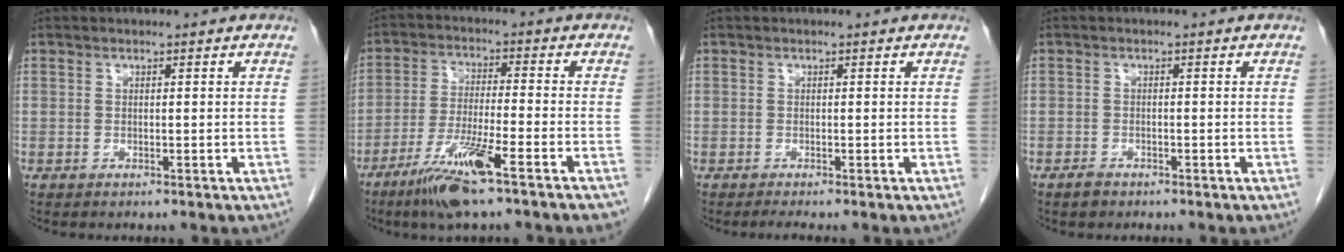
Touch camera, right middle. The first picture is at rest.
{"total": 12.0, "force": [-7.3, 0.1, 9.4], "torque": [-0.173, -0.028, -0.130]}
{"total": 1.1, "force": [-0.8, -0.4, 0.6], "torque": [-0.012, -0.001, -0.015]}
{"total": 1.2, "force": [-0.9, 0.6, 0.4], "torque": [-0.012, 0.001, -0.014]}